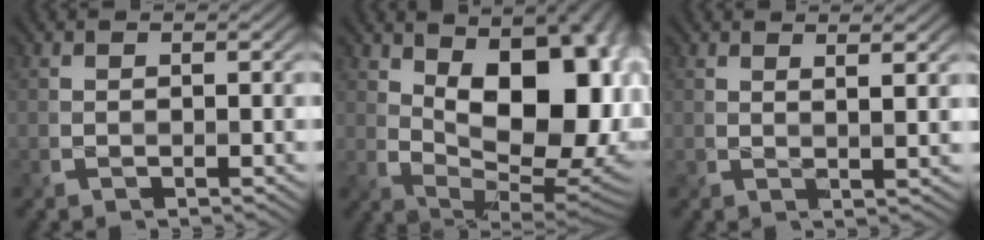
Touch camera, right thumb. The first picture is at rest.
{"total": 16.8, "force": [3.9, 9.2, 13.5], "torque": [-0.171, 0.023, 0.066]}
{"total": 2.4, "force": [1.5, 0.4, 1.8], "torque": [-0.029, -0.005, 0.027]}